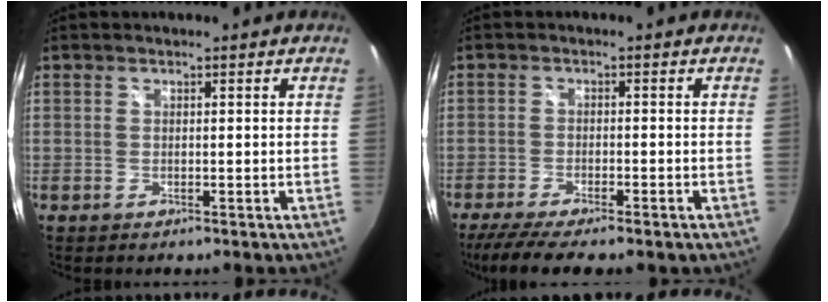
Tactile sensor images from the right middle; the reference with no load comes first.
{"total": 9.5, "force": [-7.6, 1.4, 5.6], "torque": [-0.124, -0.034, -0.125]}